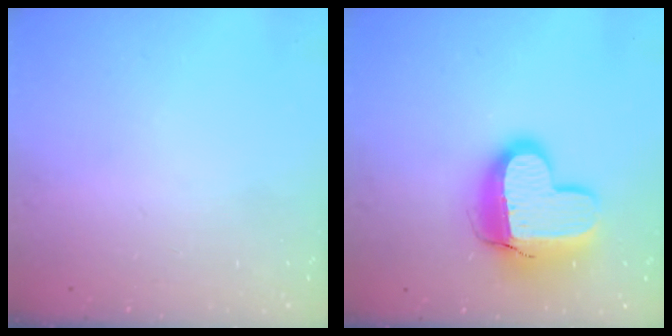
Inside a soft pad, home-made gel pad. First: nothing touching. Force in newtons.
{"total": 14.6, "press": 14.5, "slide": 1.1}